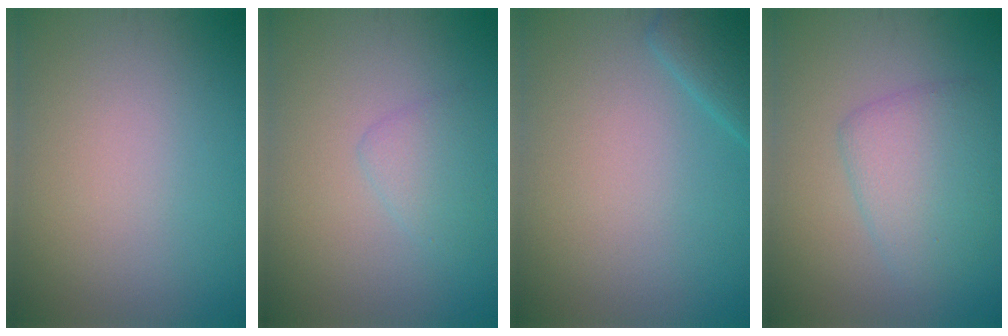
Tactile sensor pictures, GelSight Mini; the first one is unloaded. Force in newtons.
{"total": 1.8, "press": 1.8, "slide": 0.1}
{"total": 2.3, "press": 2.3, "slide": 0.2}
{"total": 4.2, "press": 4.2, "slide": 0.1}